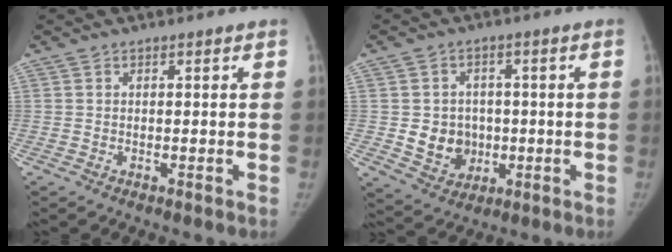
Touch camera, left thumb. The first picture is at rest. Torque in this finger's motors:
{"motor_torque": [-0.70, 0.65, 0.42, -0.55, 0.16]}